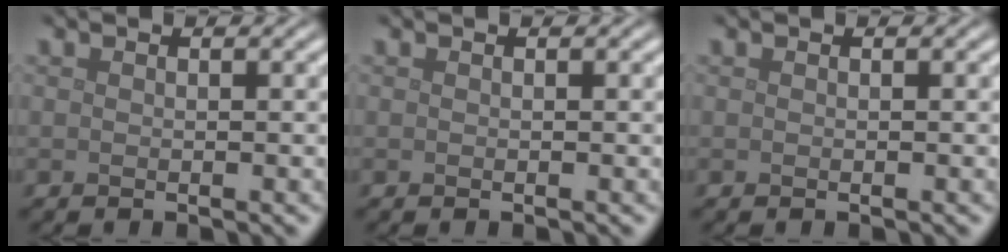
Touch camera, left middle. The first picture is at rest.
{"total": 0.0}
{"total": 0.0}